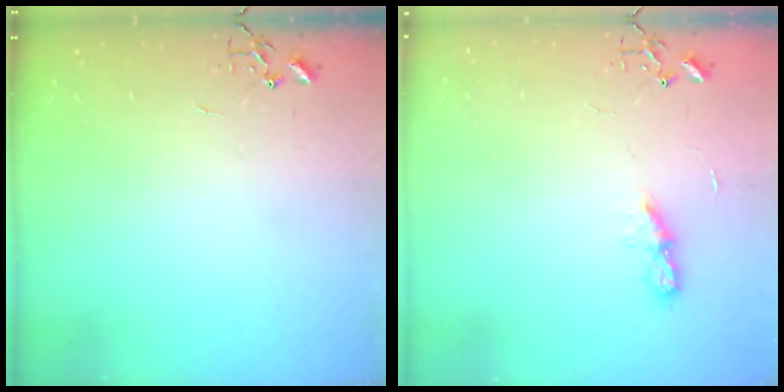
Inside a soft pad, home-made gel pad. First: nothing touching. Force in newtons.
{"total": 5.1, "press": 5.0, "slide": 0.6}